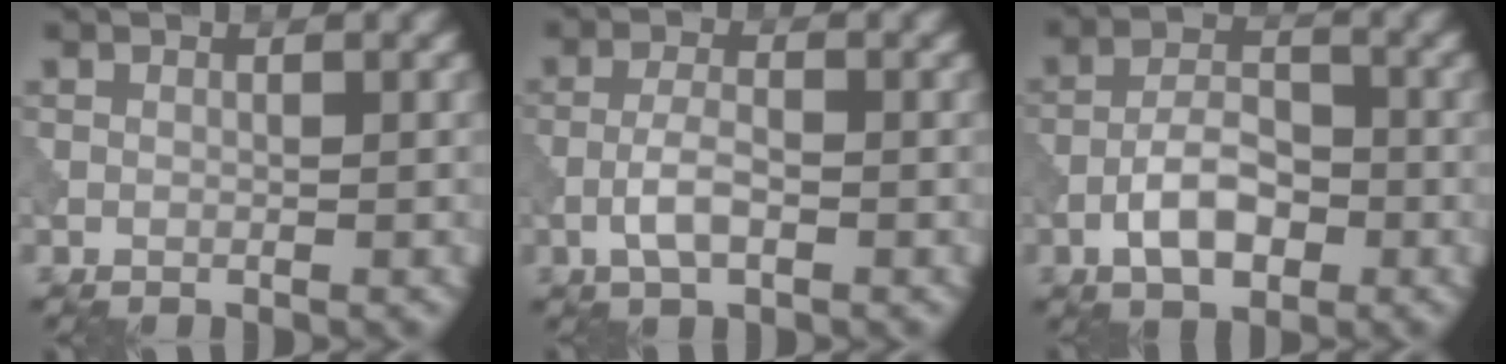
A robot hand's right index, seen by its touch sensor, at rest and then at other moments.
{"total": 2.8, "force": [-1.1, 1.0, 2.3], "torque": [-0.049, 0.004, -0.027]}
{"total": 4.8, "force": [-2.0, 2.4, 3.6], "torque": [-0.058, 0.008, -0.042]}